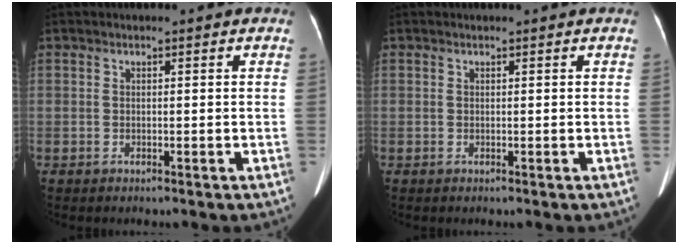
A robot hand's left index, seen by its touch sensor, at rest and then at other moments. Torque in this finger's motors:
{"motor_torque": [-0.09, -0.03, 0.01, 0.01]}